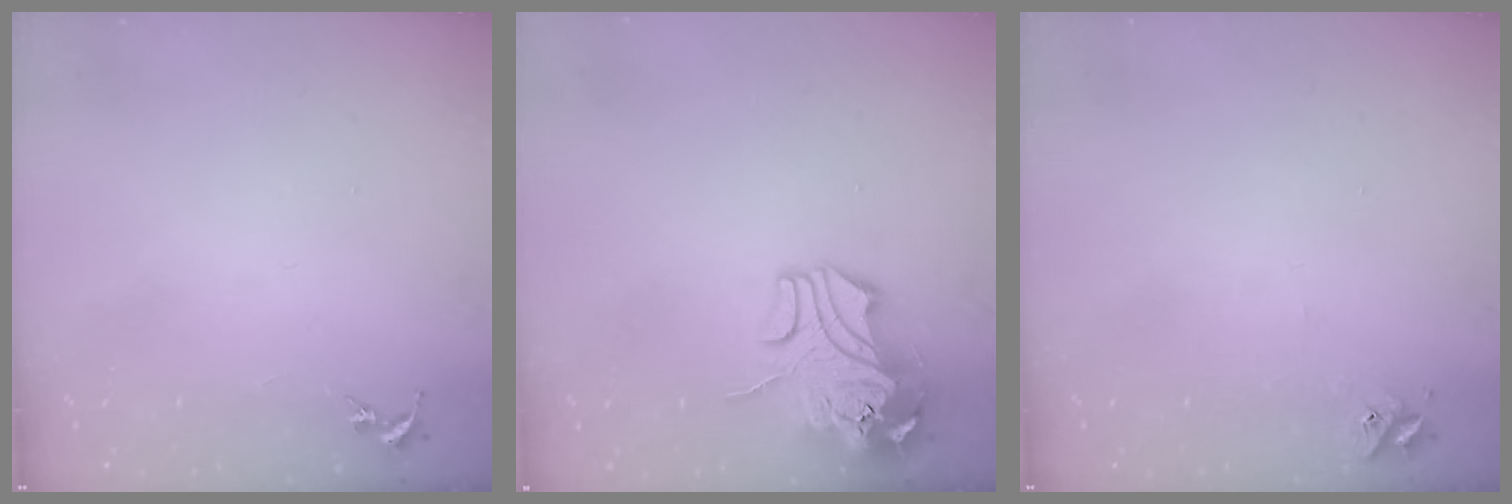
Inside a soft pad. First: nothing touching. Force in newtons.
{"total": 12.1, "press": 12.0, "slide": 1.7}
{"total": 2.8, "press": 2.8, "slide": 0.3}